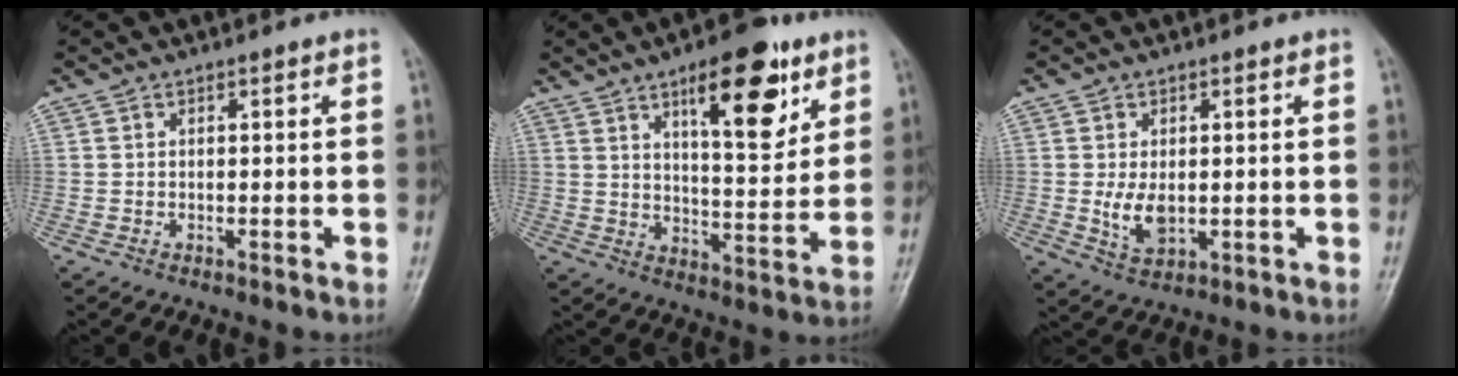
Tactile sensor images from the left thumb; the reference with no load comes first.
{"total": 15.7, "force": [8.3, 5.9, 11.9], "torque": [-0.138, -0.041, 0.125]}
{"total": 5.3, "force": [-0.1, 3.4, 4.2], "torque": [-0.068, -0.012, 0.005]}